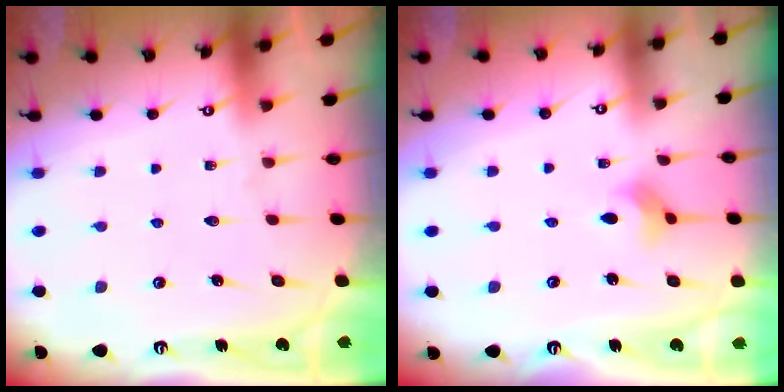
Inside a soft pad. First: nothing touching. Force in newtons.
{"total": 2.8, "press": 2.8, "slide": 0.1}